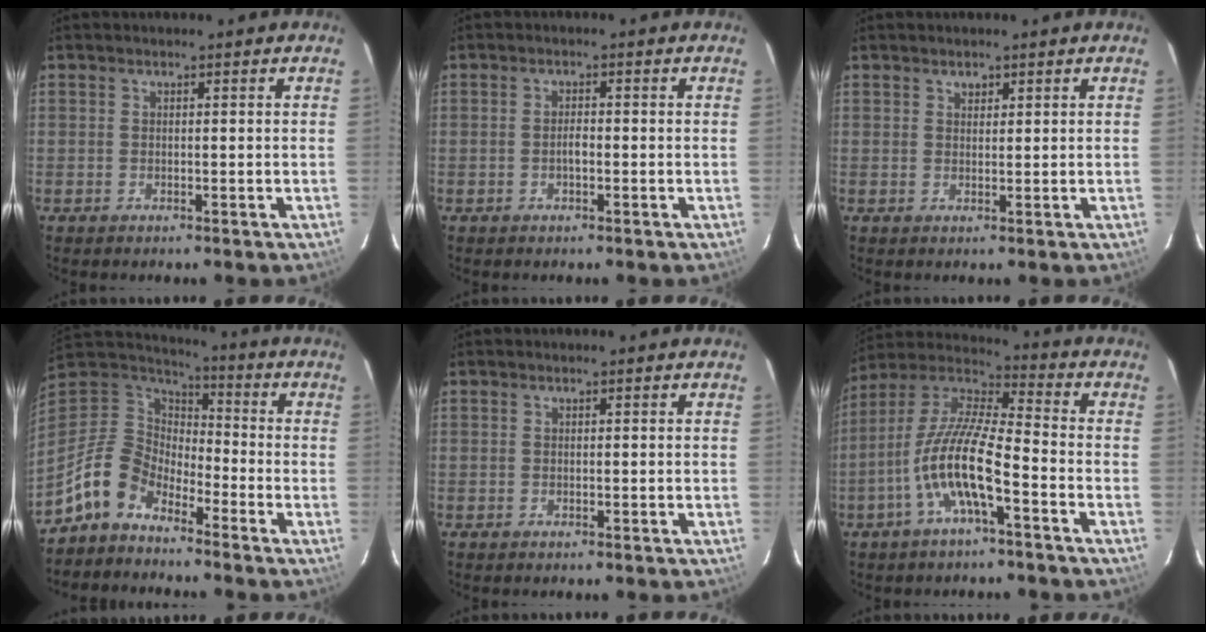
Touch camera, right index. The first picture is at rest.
{"total": 1.7, "force": [-0.4, 0.6, 1.6], "torque": [-0.031, 0.004, -0.009]}
{"total": 1.3, "force": [0.8, 0.9, 0.4], "torque": [-0.003, 0.004, 0.014]}
{"total": 11.0, "force": [-7.7, 6.5, 4.5], "torque": [-0.106, 0.023, -0.156]}
{"total": 0.0}
{"total": 13.2, "force": [-5.2, 2.4, 11.9], "torque": [-0.239, 0.002, -0.106]}